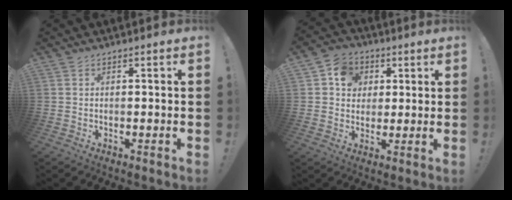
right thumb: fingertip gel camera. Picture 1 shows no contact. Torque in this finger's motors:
{"motor_torque": [0.00, 0.00, 0.13, 0.15, 0.02]}